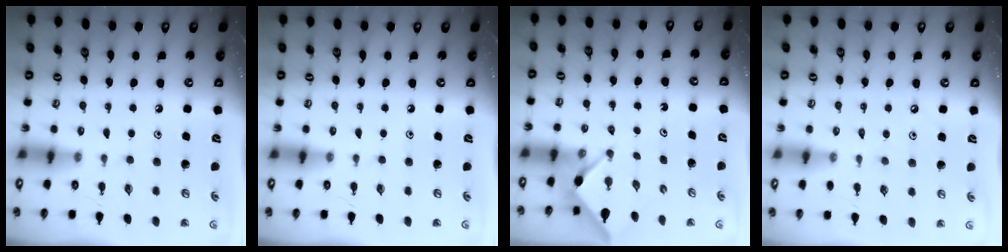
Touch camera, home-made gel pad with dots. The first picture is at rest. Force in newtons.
{"total": 0.0}
{"total": 3.1, "press": 3.1, "slide": 0.4}
{"total": 1.6, "press": 1.5, "slide": 0.4}